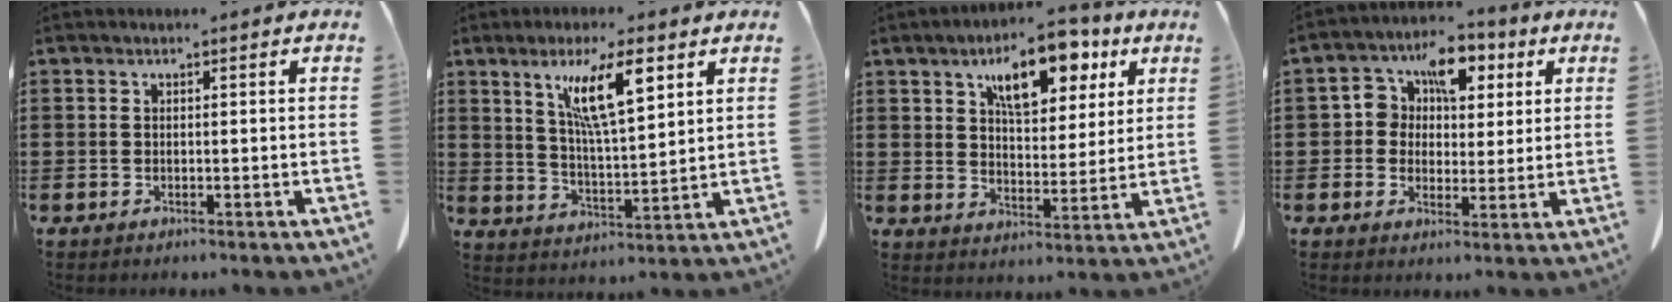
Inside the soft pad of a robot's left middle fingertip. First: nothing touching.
{"total": 10.2, "force": [5.6, 2.4, 8.1], "torque": [-0.153, -0.006, 0.093]}
{"total": 10.4, "force": [6.1, 4.3, 7.3], "torque": [-0.119, -0.013, 0.099]}
{"total": 7.0, "force": [2.7, 5.1, 4.1], "torque": [-0.097, 0.014, 0.044]}